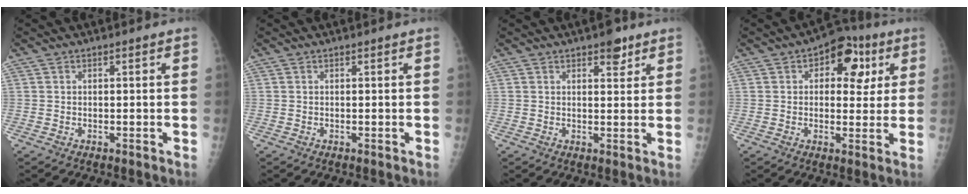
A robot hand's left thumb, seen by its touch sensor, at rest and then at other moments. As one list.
[{"total": 0.0}, {"total": 3.7, "force": [2.4, 1.8, 2.2], "torque": [-0.012, -0.011, 0.031]}, {"total": 10.3, "force": [3.5, 6.5, 7.2], "torque": [-0.040, 0.005, 0.038]}]